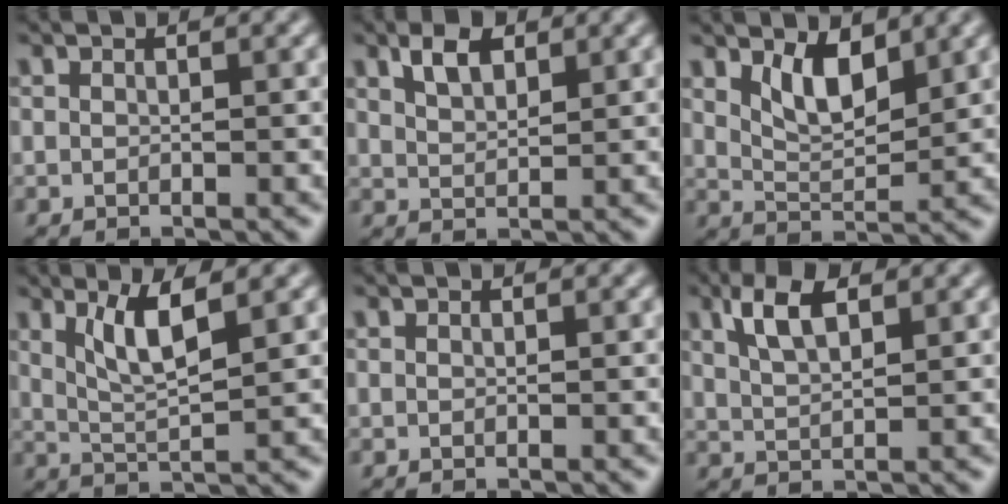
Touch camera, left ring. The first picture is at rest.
{"total": 2.6, "force": [1.7, 1.2, 1.6], "torque": [-0.034, 0.003, 0.034]}
{"total": 3.7, "force": [2.1, 1.5, 2.7], "torque": [-0.055, -0.008, 0.041]}
{"total": 4.0, "force": [1.8, 0.8, 3.4], "torque": [-0.068, -0.006, 0.039]}
{"total": 0.0}
{"total": 3.8, "force": [2.1, 1.5, 2.8], "torque": [-0.059, 0.005, 0.040]}